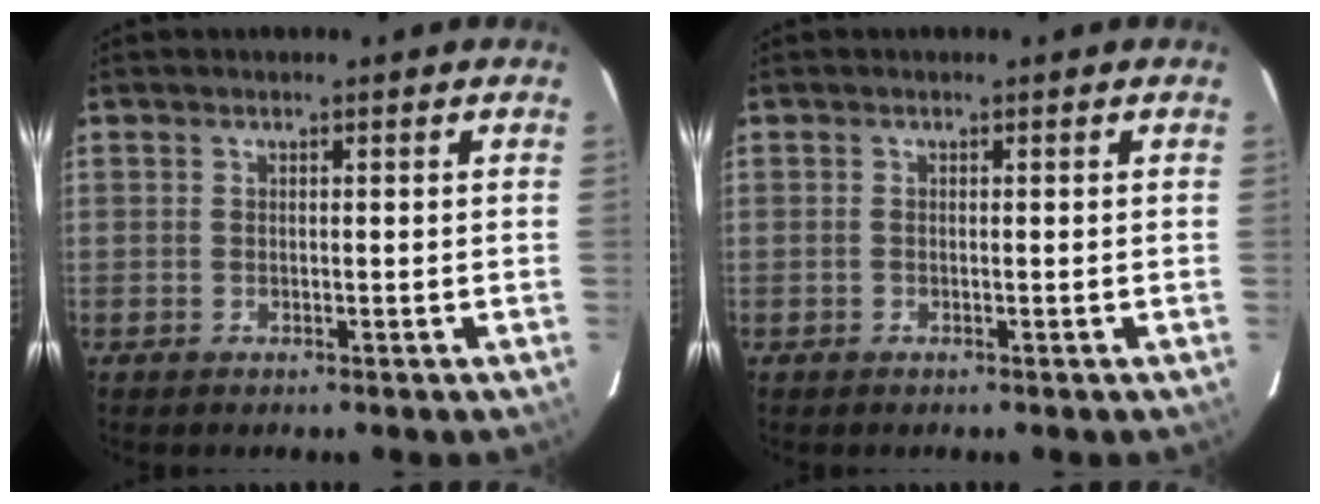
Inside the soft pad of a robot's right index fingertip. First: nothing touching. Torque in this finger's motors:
{"motor_torque": [-0.05, 0.01, 0.08, 0.01]}